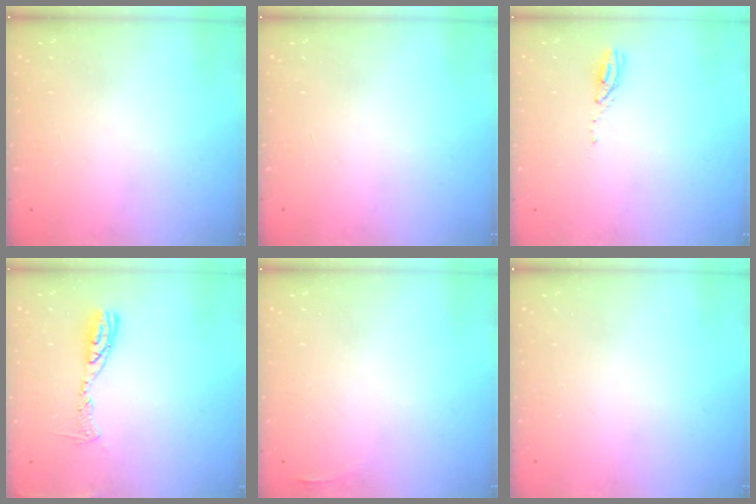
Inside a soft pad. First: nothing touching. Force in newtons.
{"total": 0.0}
{"total": 3.0, "press": 2.9, "slide": 0.3}
{"total": 8.8, "press": 8.8, "slide": 0.9}
{"total": 3.3, "press": 2.7, "slide": 1.8}
{"total": 0.0}